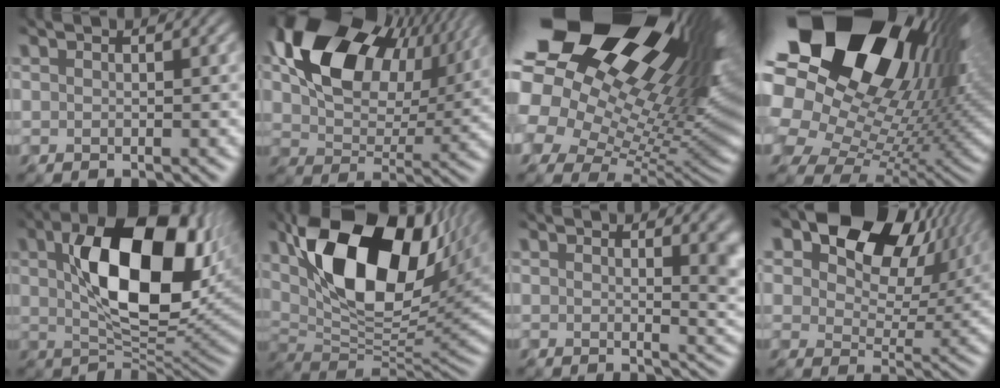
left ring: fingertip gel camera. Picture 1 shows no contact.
{"total": 13.7, "force": [6.3, 8.4, 8.8], "torque": [-0.169, 0.022, 0.114]}
{"total": 21.7, "force": [10.4, 11.7, 15.1], "torque": [-0.288, 0.038, 0.191]}
{"total": 22.5, "force": [10.8, 15.1, 12.8], "torque": [-0.277, 0.020, 0.212]}
{"total": 12.2, "force": [2.8, 5.8, 10.4], "torque": [-0.169, 0.007, 0.051]}
{"total": 13.7, "force": [6.1, 7.3, 9.8], "torque": [-0.182, 0.000, 0.116]}
{"total": 4.6, "force": [1.1, 1.9, 4.0], "torque": [-0.036, -0.011, 0.020]}
{"total": 18.4, "force": [10.3, 11.1, 10.5], "torque": [-0.173, 0.071, 0.164]}